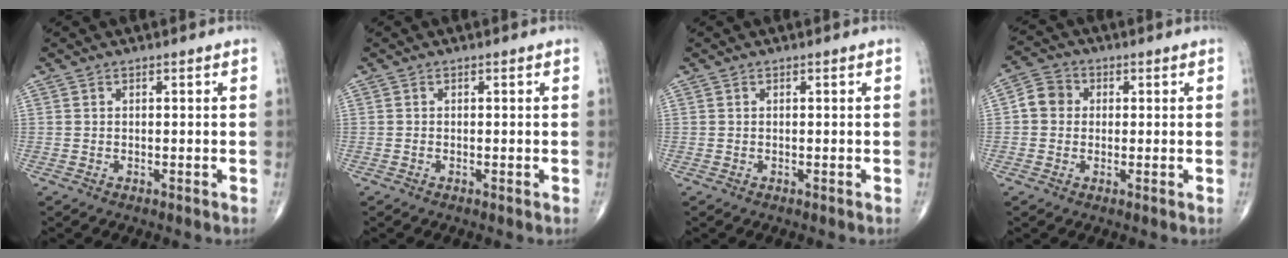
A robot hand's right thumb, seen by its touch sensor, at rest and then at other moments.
{"total": 0.0}
{"total": 0.0}
{"total": 4.9, "force": [0.4, 4.5, 2.0], "torque": [-0.020, 0.012, -0.005]}